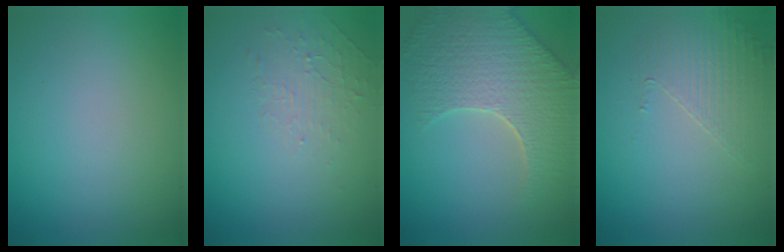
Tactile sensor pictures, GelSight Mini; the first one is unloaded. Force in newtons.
{"total": 1.8, "press": 0.5, "slide": 1.7}
{"total": 8.0, "press": 5.9, "slide": 5.4}
{"total": 1.8, "press": 1.2, "slide": 1.3}